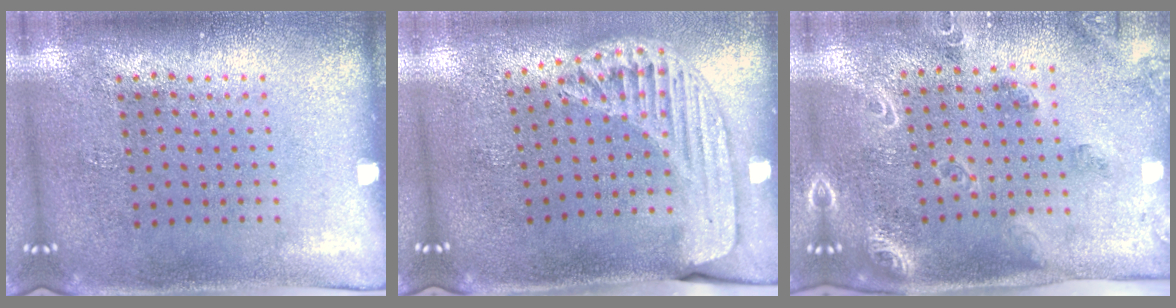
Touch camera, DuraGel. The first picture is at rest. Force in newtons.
{"total": 1.6, "press": 1.5, "slide": 0.4}
{"total": 1.9, "press": 1.8, "slide": 0.3}